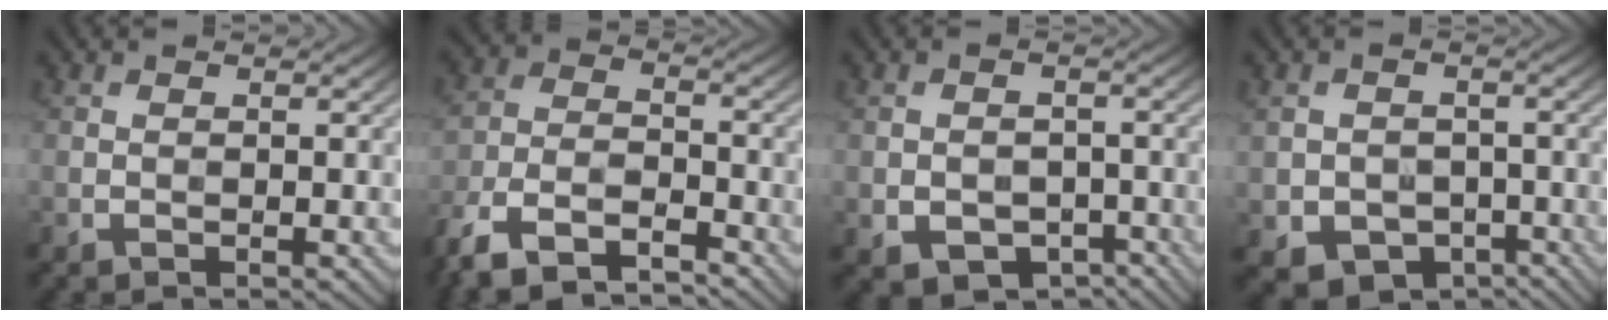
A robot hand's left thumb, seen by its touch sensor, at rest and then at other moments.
{"total": 10.3, "force": [-7.7, 4.5, 5.2], "torque": [-0.114, -0.011, -0.157]}
{"total": 5.6, "force": [-2.6, 4.0, 3.0], "torque": [-0.054, -0.013, -0.030]}
{"total": 6.5, "force": [-2.4, 5.5, 2.6], "torque": [-0.058, -0.024, -0.035]}